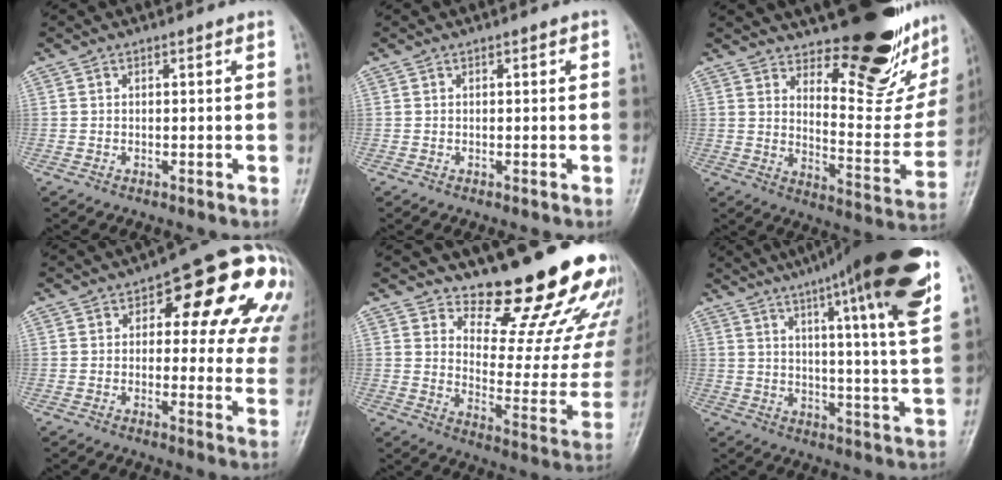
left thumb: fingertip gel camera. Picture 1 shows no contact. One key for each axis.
{"total": 0.7, "fx": 0.2, "fy": 0.3, "fz": 0.6, "tx": -0.005, "ty": 0.002, "tz": 0.003}
{"total": 23.2, "fx": 16.6, "fy": 7.6, "fz": 14.3, "tx": -0.155, "ty": -0.127, "tz": 0.228}
{"total": 19.8, "fx": 6.7, "fy": 9.1, "fz": 16.2, "tx": -0.145, "ty": 0.009, "tz": 0.074}
{"total": 20.4, "fx": 17.3, "fy": 5.9, "fz": 9.0, "tx": -0.066, "ty": -0.167, "tz": 0.225}
{"total": 24.7, "fx": 14.7, "fy": 2.6, "fz": 19.6, "tx": -0.278, "ty": -0.038, "tz": 0.200}